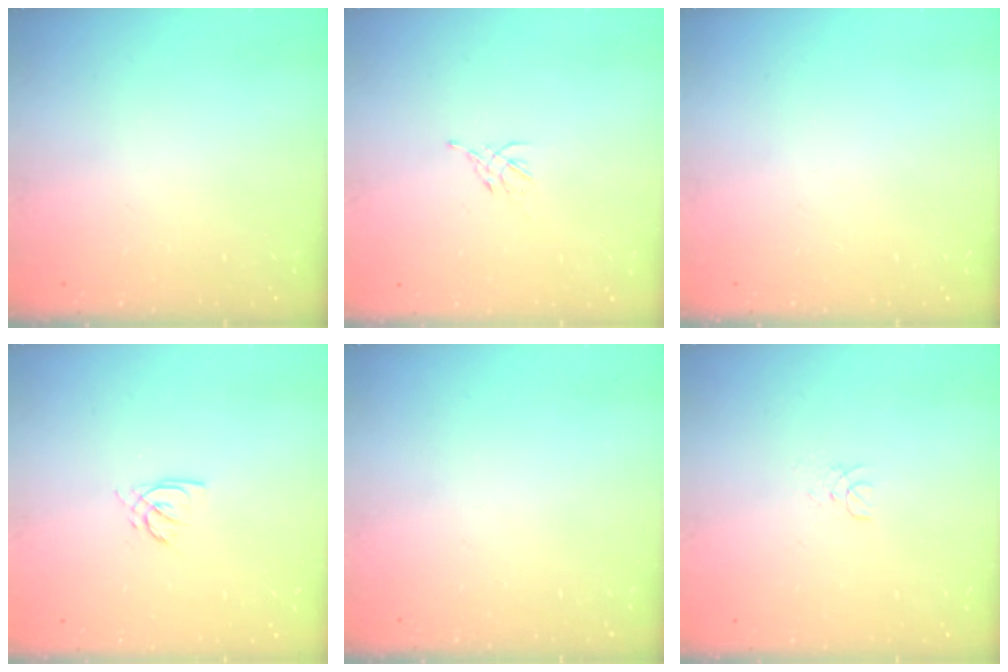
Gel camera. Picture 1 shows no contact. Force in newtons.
{"total": 1.9, "press": 1.8, "slide": 0.5}
{"total": 0.0}
{"total": 2.6, "press": 2.6, "slide": 0.2}
{"total": 0.0}
{"total": 1.3, "press": 1.3, "slide": 0.1}